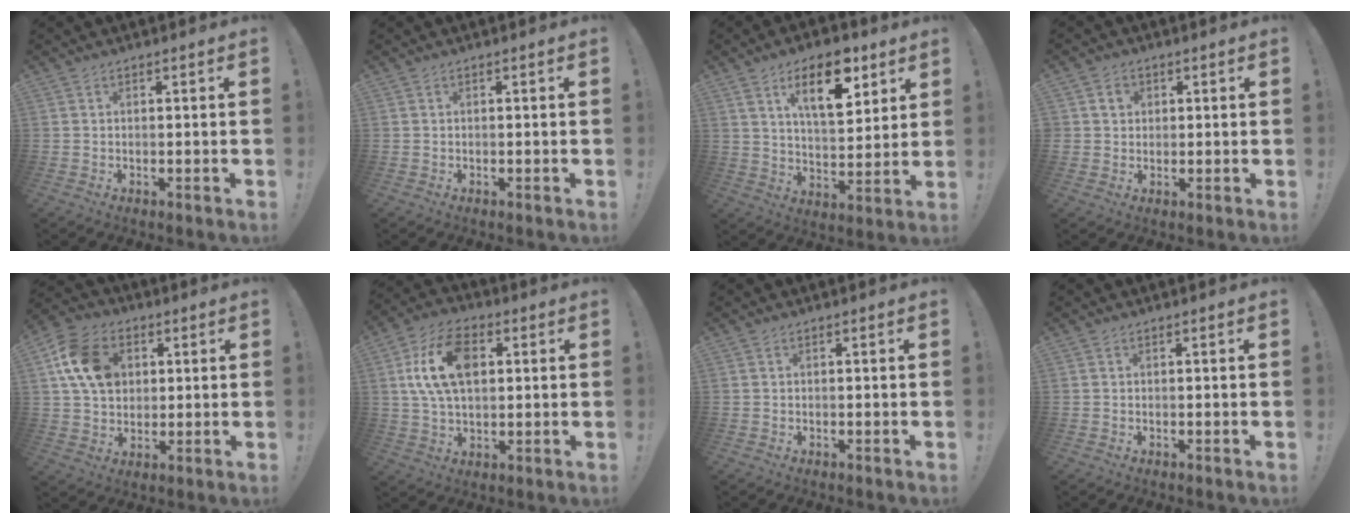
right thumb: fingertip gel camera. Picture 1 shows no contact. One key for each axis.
{"total": 0.0}
{"total": 15.0, "fx": 8.2, "fy": 6.4, "fz": 10.8, "tx": -0.170, "ty": -0.025, "tz": 0.138}
{"total": 3.4, "fx": 1.0, "fy": 3.1, "fz": 0.9, "tx": -0.013, "ty": 0.000, "tz": 0.019}
{"total": 14.9, "fx": 4.3, "fy": 11.4, "fz": 8.5, "tx": -0.143, "ty": 0.002, "tz": 0.091}
{"total": 15.0, "fx": 3.6, "fy": 9.1, "fz": 11.3, "tx": -0.214, "ty": 0.004, "tz": 0.066}
{"total": 0.0}
{"total": 0.0}